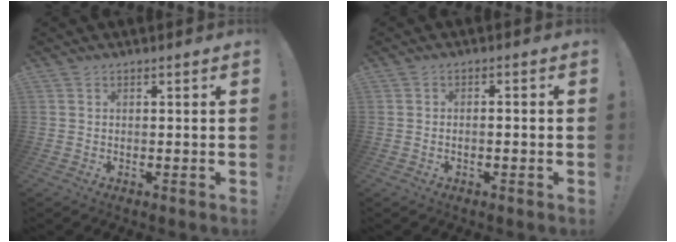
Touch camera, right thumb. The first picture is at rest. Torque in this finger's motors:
{"motor_torque": [0.02, -0.23, -0.19, 0.09, -0.01]}